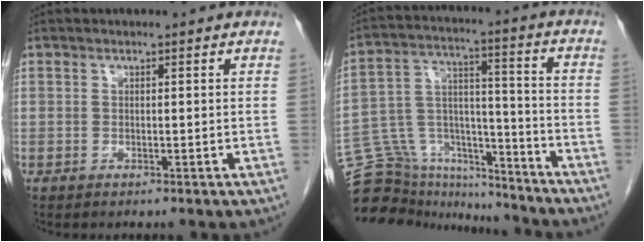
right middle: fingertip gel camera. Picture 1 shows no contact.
{"total": 19.1, "force": [-16.6, 8.0, 5.2], "torque": [-0.122, 0.062, -0.260]}